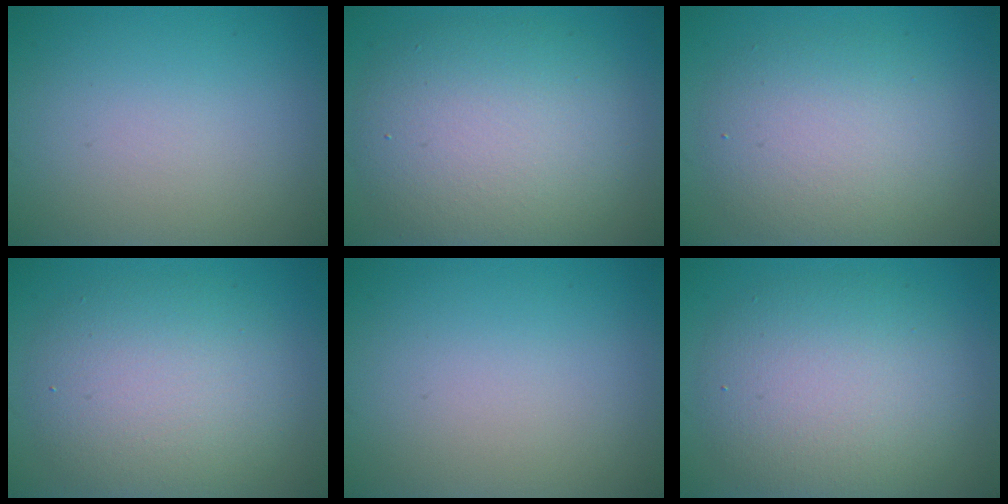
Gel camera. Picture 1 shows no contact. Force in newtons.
{"total": 8.3, "press": 8.3, "slide": 0.3}
{"total": 5.3, "press": 5.3, "slide": 0.4}
{"total": 6.6, "press": 6.6, "slide": 0.3}
{"total": 0.0}
{"total": 7.1, "press": 7.1, "slide": 0.5}